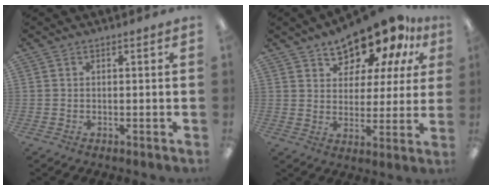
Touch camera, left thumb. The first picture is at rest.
{"total": 13.9, "force": [11.8, 5.7, 4.5], "torque": [-0.089, -0.088, 0.214]}